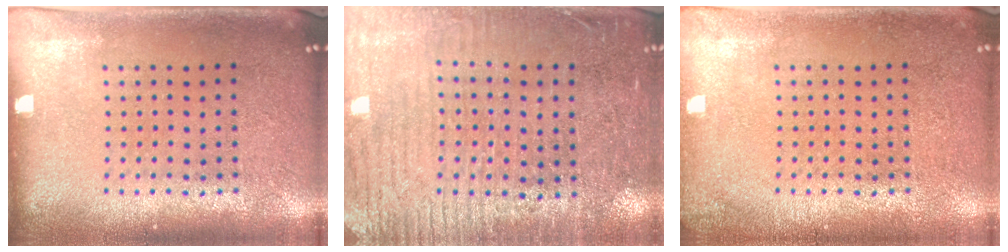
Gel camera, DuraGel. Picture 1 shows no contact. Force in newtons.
{"total": 3.2, "press": 2.9, "slide": 1.3}
{"total": 0.9, "press": 0.9, "slide": 0.1}